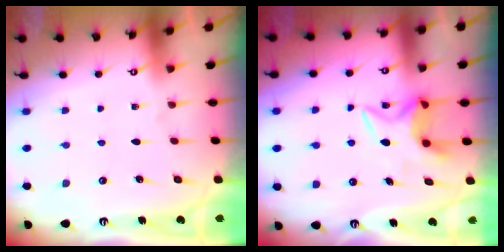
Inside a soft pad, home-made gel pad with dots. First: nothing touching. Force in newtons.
{"total": 6.2, "press": 6.2, "slide": 0.3}